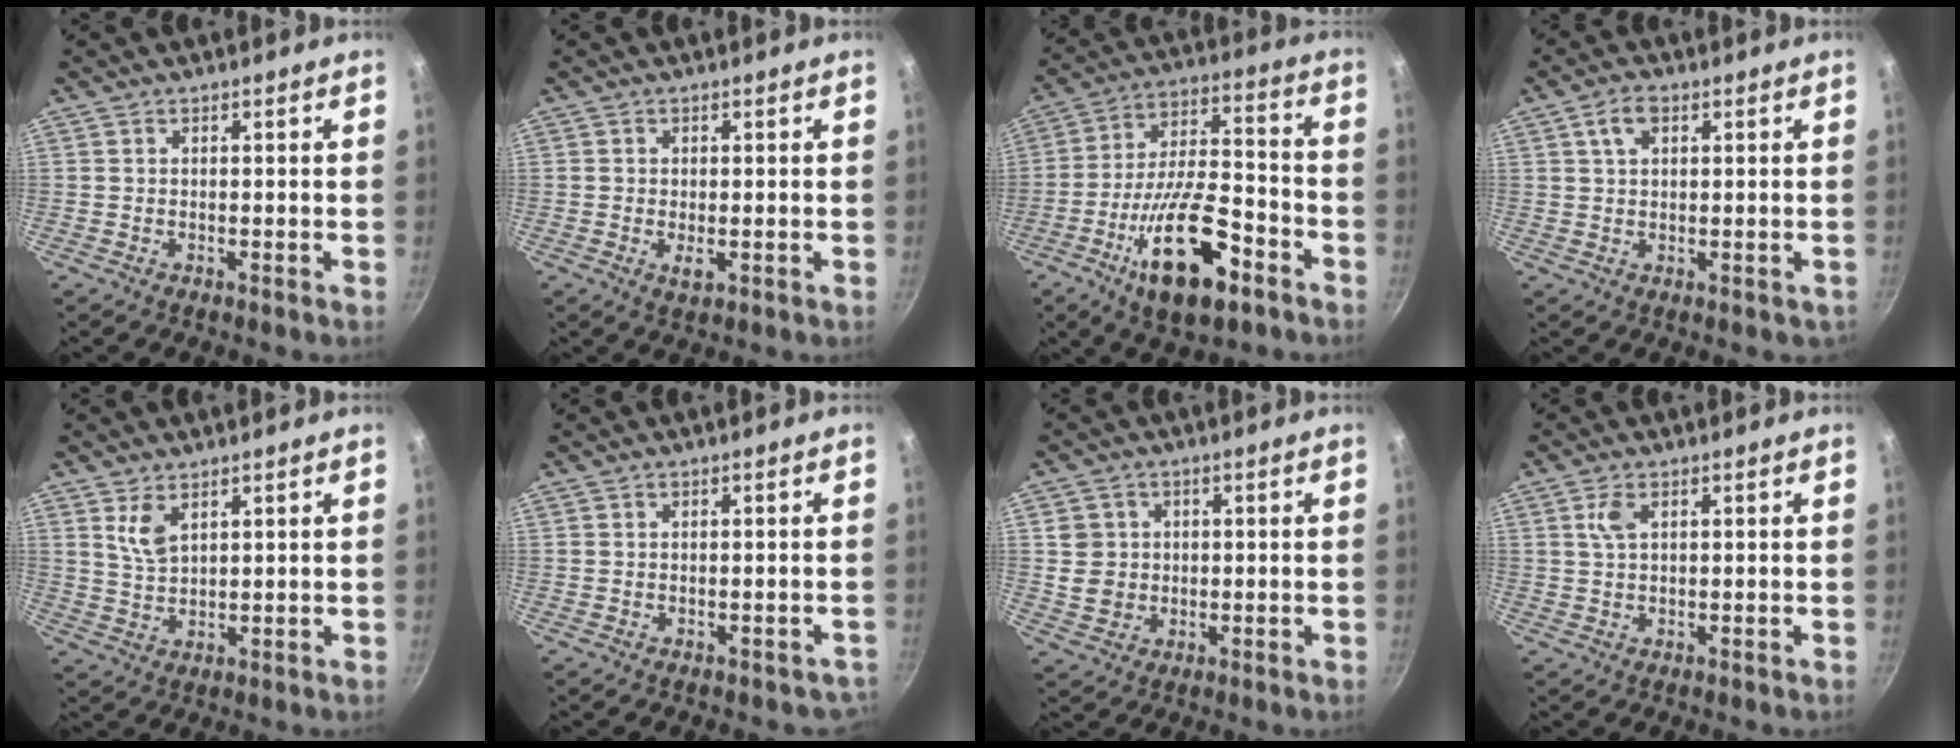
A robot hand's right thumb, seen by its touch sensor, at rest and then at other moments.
{"total": 2.0, "force": [-0.4, 1.2, 1.6], "torque": [-0.030, -0.006, -0.005]}
{"total": 19.6, "force": [-9.2, 7.9, 15.4], "torque": [-0.250, 0.042, -0.156]}
{"total": 4.4, "force": [1.6, 2.8, 3.0], "torque": [-0.043, -0.002, 0.030]}
{"total": 4.7, "force": [2.6, 2.3, 3.2], "torque": [-0.056, -0.020, 0.055]}
{"total": 2.0, "force": [-0.6, 1.7, 0.8], "torque": [0.016, 0.026, 0.014]}
{"total": 5.8, "force": [0.5, 5.6, 1.5], "torque": [0.002, 0.003, 0.011]}
{"total": 3.0, "force": [1.1, 1.5, 2.3], "torque": [-0.045, -0.002, 0.021]}